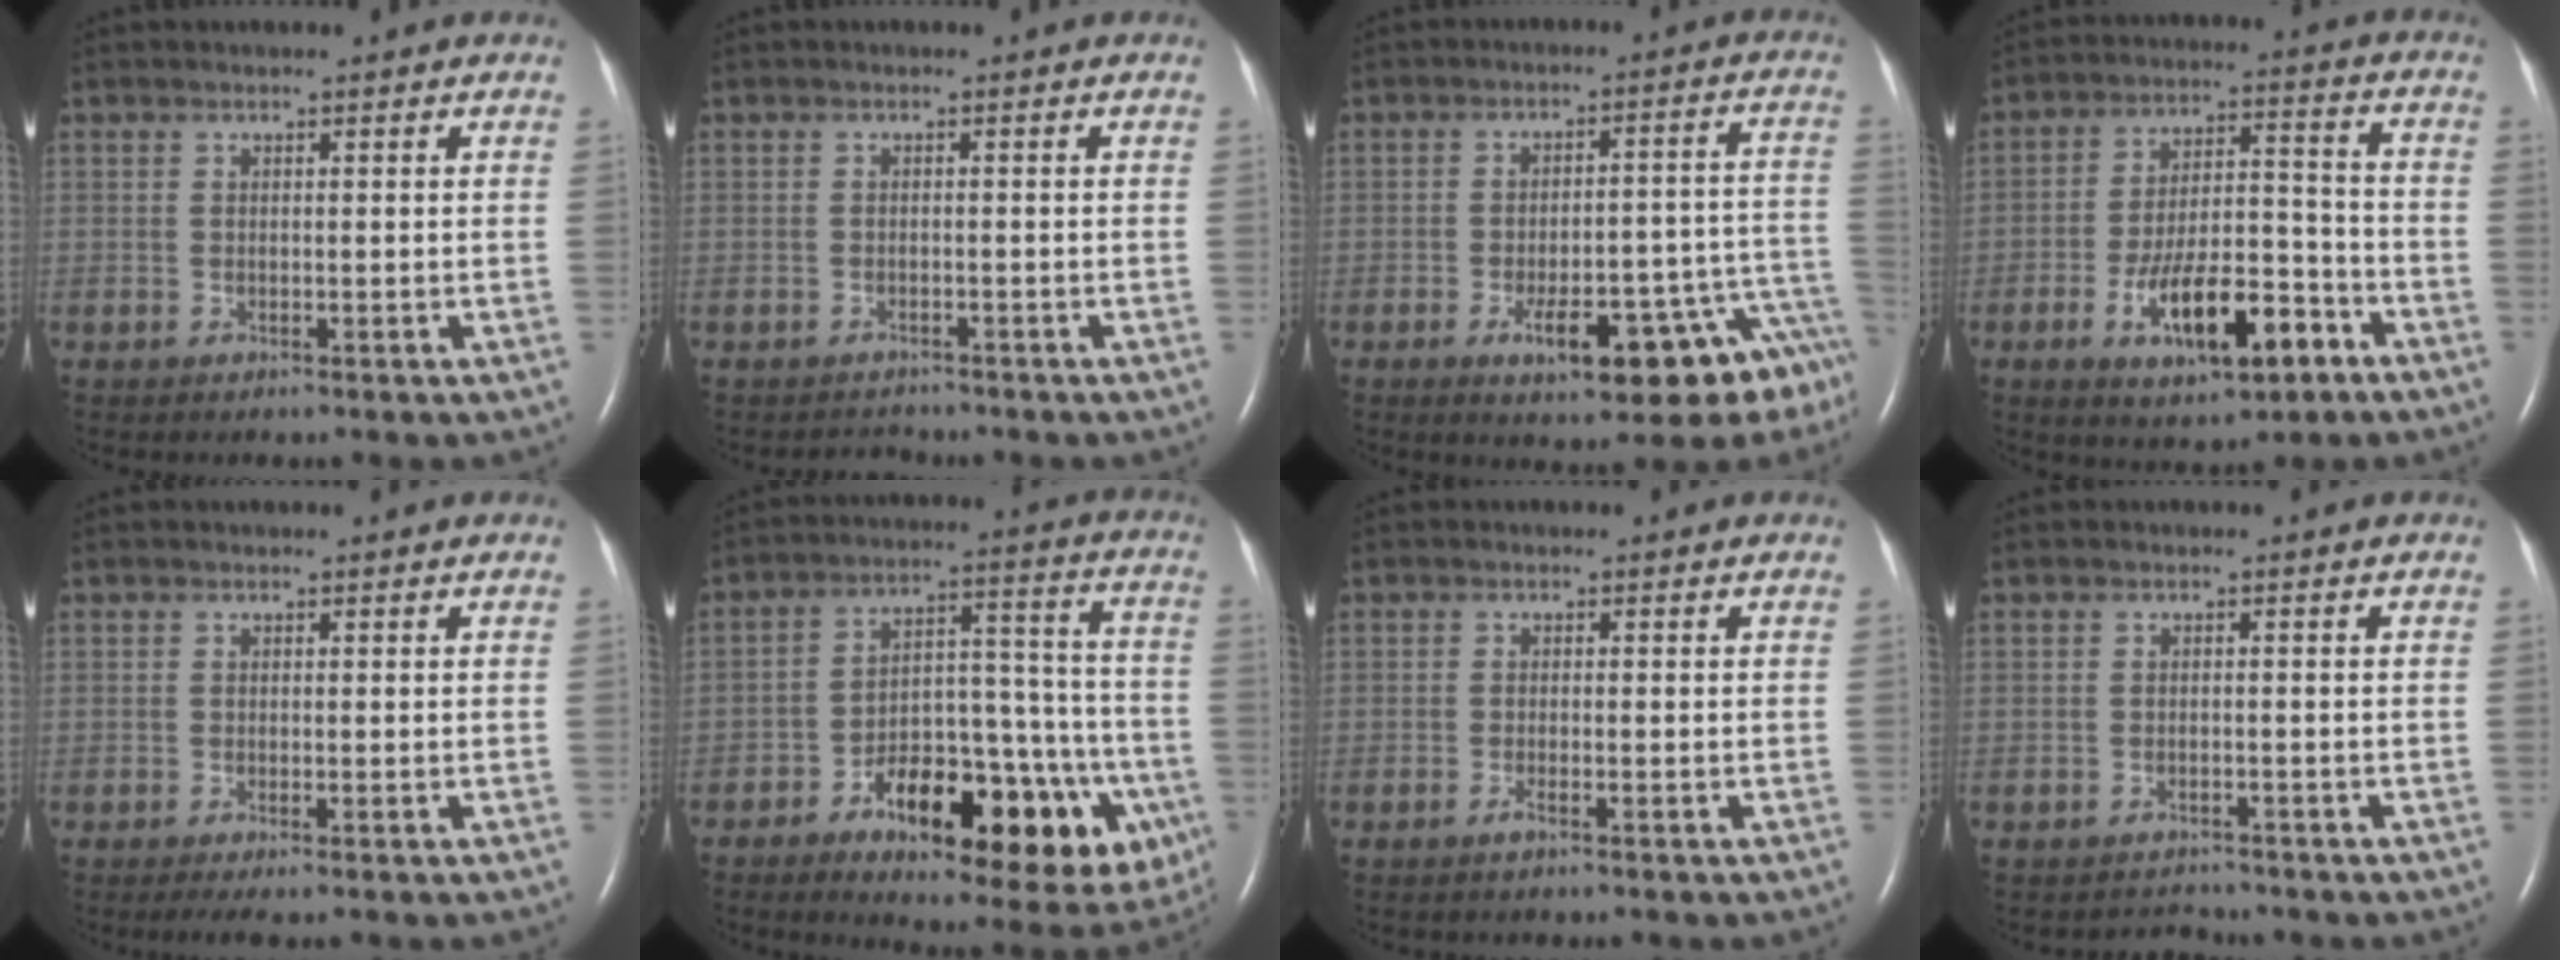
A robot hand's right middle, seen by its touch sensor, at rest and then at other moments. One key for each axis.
{"total": 1.6, "fx": -1.5, "fy": 0.5, "fz": -0.3, "tx": 0.000, "ty": -0.006, "tz": -0.019}
{"total": 15.3, "fx": -9.4, "fy": 3.4, "fz": 11.5, "tx": -0.075, "ty": 0.044, "tz": -0.122}
{"total": 12.9, "fx": -6.3, "fy": 4.4, "fz": 10.4, "tx": -0.180, "ty": 0.012, "tz": -0.094}
{"total": 1.5, "fx": -0.9, "fy": 0.1, "fz": 1.2, "tx": -0.027, "ty": -0.008, "tz": -0.016}
{"total": 21.3, "fx": -9.6, "fy": 8.1, "fz": 17.2, "tx": -0.182, "ty": 0.035, "tz": -0.124}
{"total": 0.9, "fx": -0.7, "fy": 0.0, "fz": 0.6, "tx": -0.016, "ty": -0.001, "tz": -0.012}
{"total": 1.7, "fx": -1.6, "fy": 0.2, "fz": -0.6, "tx": 0.004, "ty": -0.008, "tz": -0.021}